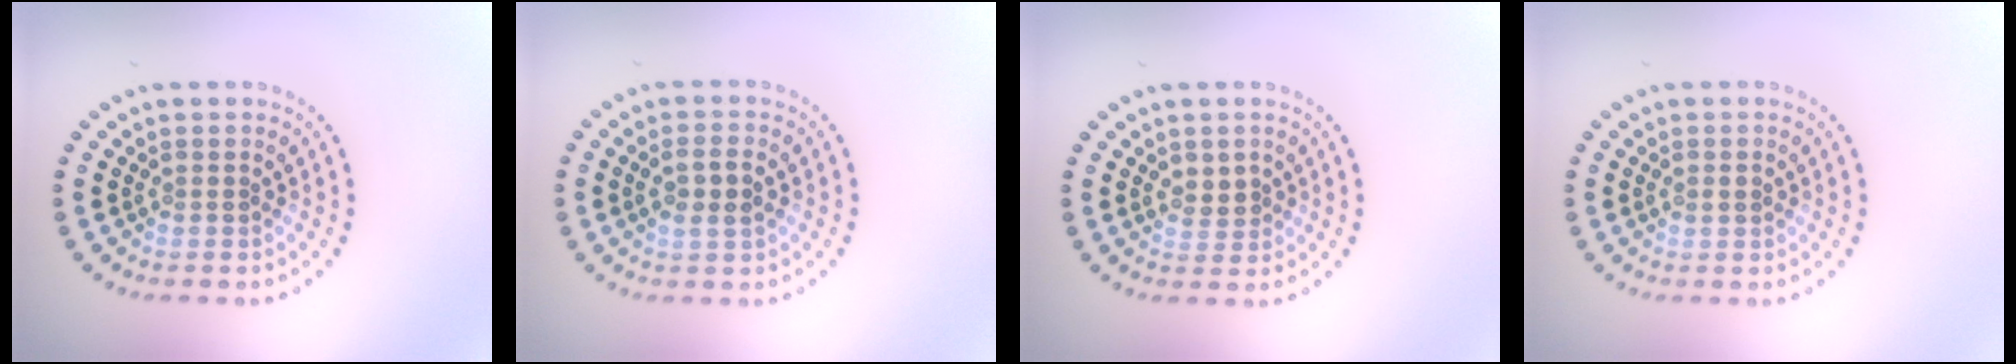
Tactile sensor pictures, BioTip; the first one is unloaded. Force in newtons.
{"total": 2.4, "press": 2.3, "slide": 0.5}
{"total": 1.9, "press": 1.8, "slide": 0.7}
{"total": 1.0, "press": 1.0, "slide": 0.2}